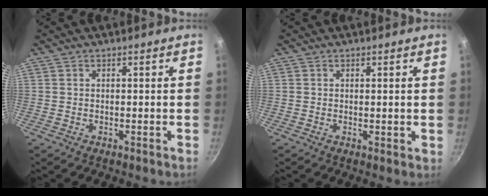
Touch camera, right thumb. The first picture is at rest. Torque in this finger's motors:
{"motor_torque": [-0.43, 0.04, -0.41, 0.15, 0.00]}